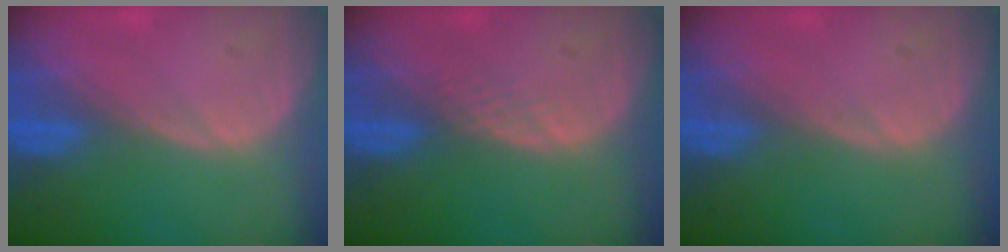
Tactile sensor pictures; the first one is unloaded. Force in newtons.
{"total": 1.3, "press": 1.2, "slide": 0.1}
{"total": 0.0}